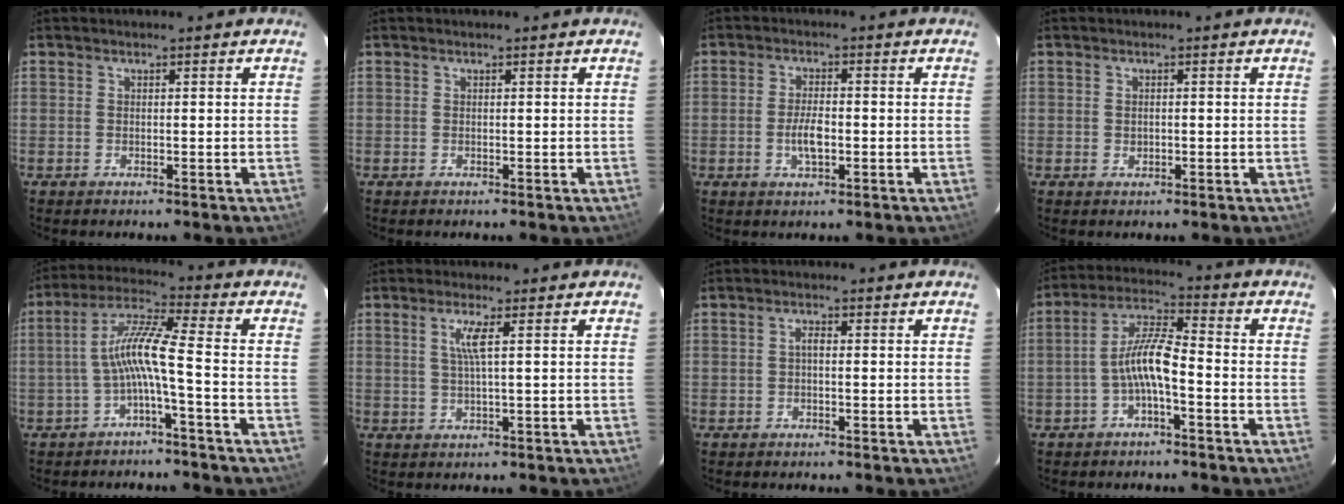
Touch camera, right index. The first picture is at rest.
{"total": 0.0}
{"total": 4.6, "force": [-1.2, 1.8, 4.0], "torque": [-0.079, -0.001, -0.020]}
{"total": 1.1, "force": [-0.2, 0.8, 0.7], "torque": [-0.012, 0.002, -0.003]}
{"total": 7.7, "force": [-2.6, -0.4, 7.3], "torque": [-0.165, 0.016, -0.048]}
{"total": 3.2, "force": [1.0, -0.5, 3.1], "torque": [-0.060, -0.002, 0.019]}
{"total": 1.2, "force": [-0.2, 0.5, 1.0], "torque": [-0.020, 0.007, -0.006]}
{"total": 7.4, "force": [-2.7, 1.4, 6.7], "torque": [-0.142, 0.016, -0.052]}